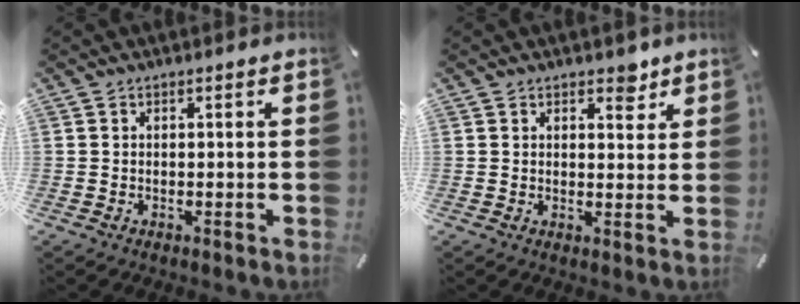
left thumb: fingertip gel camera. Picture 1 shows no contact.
{"total": 3.7, "force": [2.5, 2.2, 1.5], "torque": [0.003, -0.017, 0.036]}